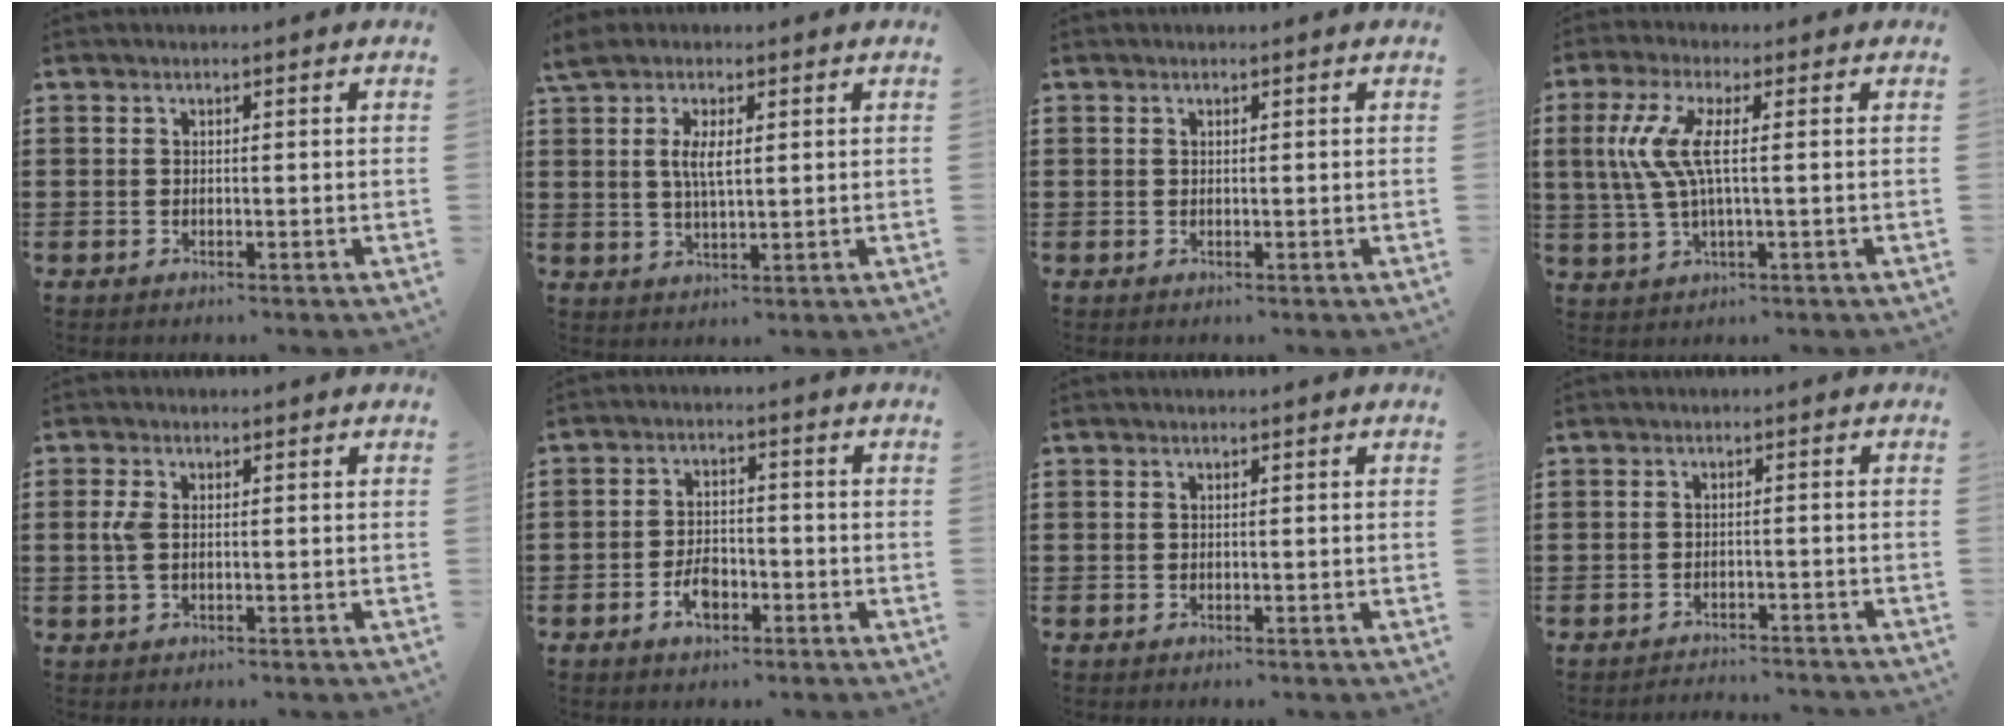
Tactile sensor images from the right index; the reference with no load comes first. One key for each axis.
{"total": 4.7, "fx": 1.2, "fy": 1.5, "fz": 4.2, "tx": -0.086, "ty": 0.006, "tz": 0.019}
{"total": 0.0}
{"total": 7.4, "fx": 0.6, "fy": 1.3, "fz": 7.2, "tx": -0.172, "ty": -0.013, "tz": -0.004}
{"total": 3.1, "fx": 0.2, "fy": 1.6, "fz": 2.6, "tx": -0.076, "ty": -0.002, "tz": -0.006}
{"total": 4.4, "fx": -2.1, "fy": 2.4, "fz": 3.0, "tx": -0.065, "ty": 0.001, "tz": -0.041}
{"total": 0.0}
{"total": 2.0, "fx": -2.0, "fy": 0.0, "fz": -0.1, "tx": -0.004, "ty": 0.000, "tz": -0.043}